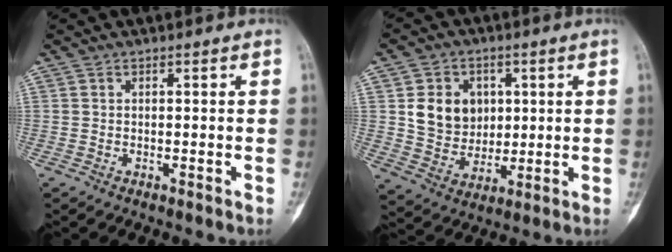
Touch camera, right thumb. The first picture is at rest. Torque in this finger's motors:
{"motor_torque": [0.51, 0.51, 0.34, -0.22, 0.03]}